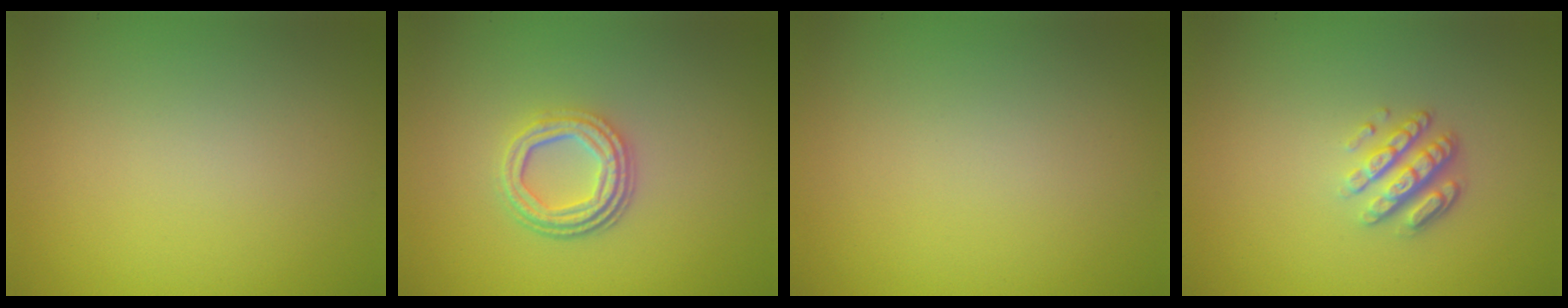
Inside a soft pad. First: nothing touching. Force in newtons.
{"total": 4.2, "press": 3.2, "slide": 2.7}
{"total": 0.0}
{"total": 3.6, "press": 2.6, "slide": 2.5}